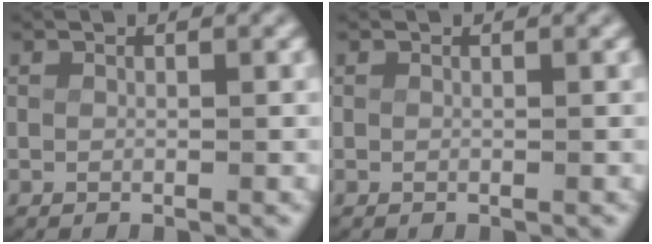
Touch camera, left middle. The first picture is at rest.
{"total": 0.0}